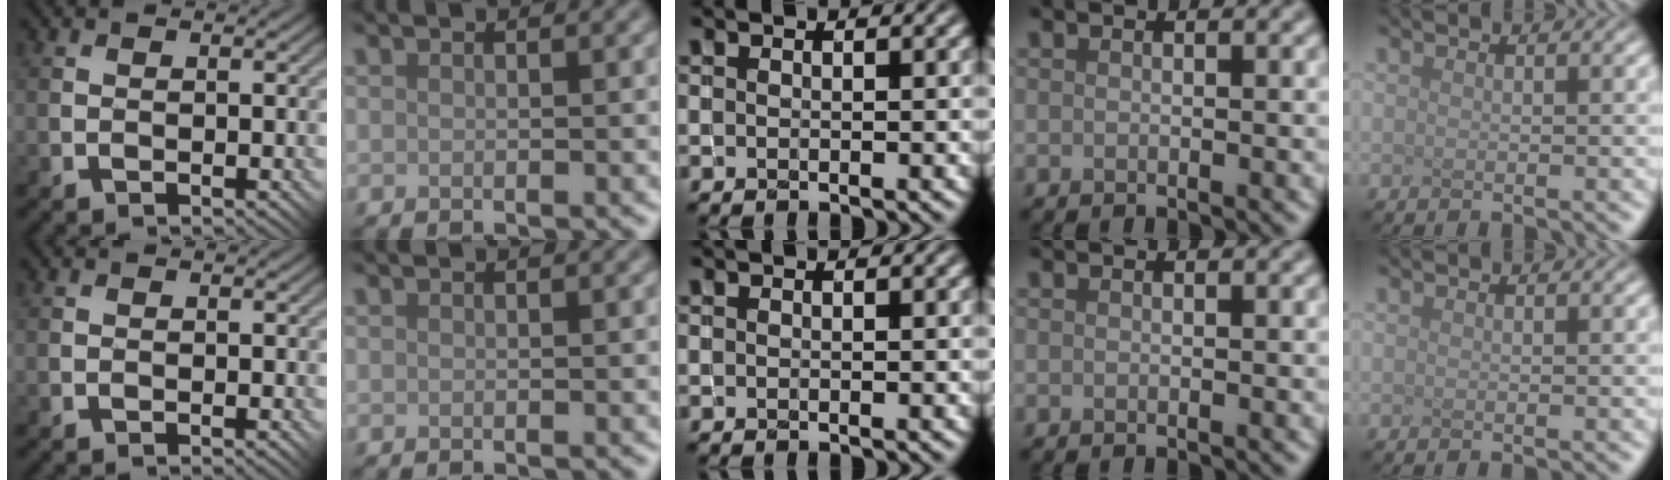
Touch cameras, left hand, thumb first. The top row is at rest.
{}